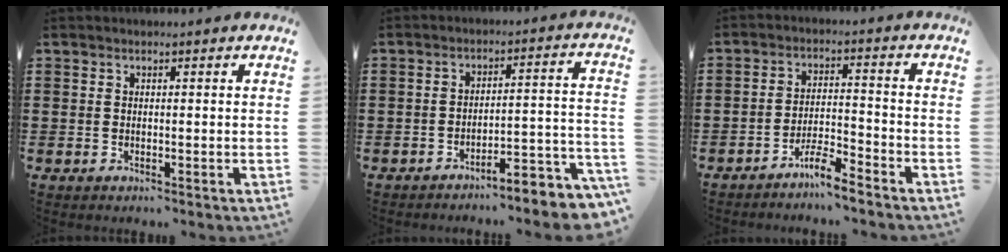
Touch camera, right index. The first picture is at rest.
{"total": 4.3, "force": [-4.1, -0.2, 1.4], "torque": [-0.026, -0.019, -0.085]}
{"total": 4.9, "force": [-4.4, 0.1, 2.1], "torque": [-0.046, 0.002, -0.086]}